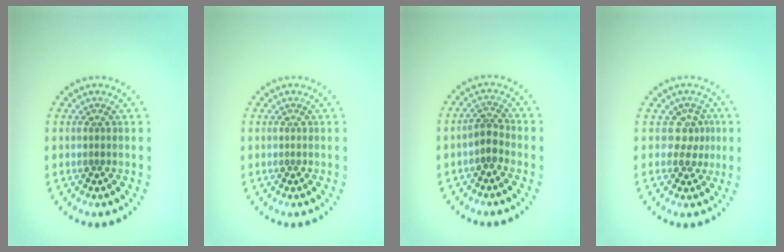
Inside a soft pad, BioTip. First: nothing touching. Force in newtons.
{"total": 0.0}
{"total": 1.6, "press": 1.3, "slide": 1.0}
{"total": 2.1, "press": 1.5, "slide": 1.5}